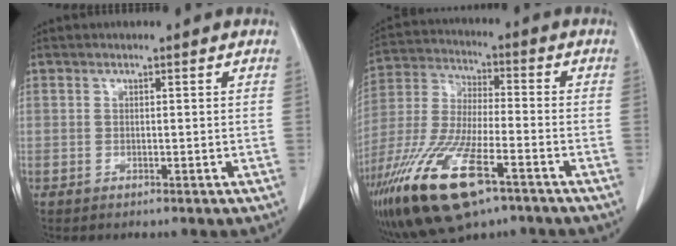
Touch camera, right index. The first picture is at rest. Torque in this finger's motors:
{"motor_torque": [1.60, -0.54, 1.05, 0.21]}